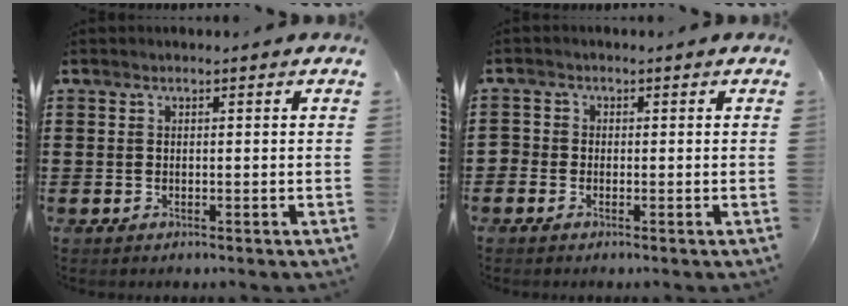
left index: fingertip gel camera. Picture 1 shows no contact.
{"total": 1.1, "force": [-0.7, 0.8, 0.2], "torque": [-0.007, 0.003, -0.015]}